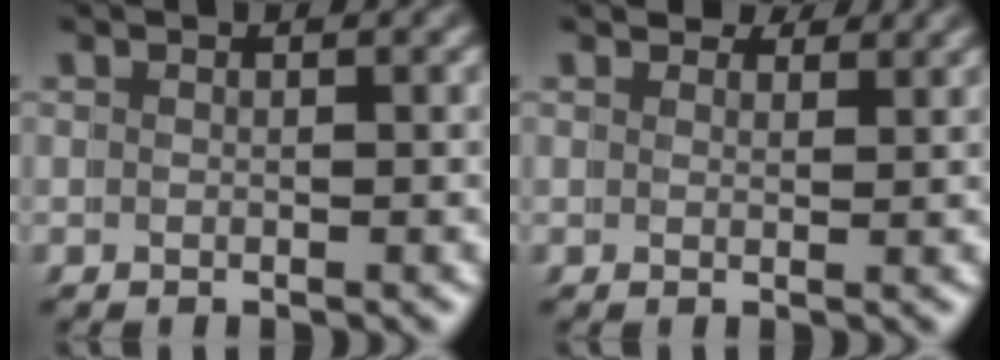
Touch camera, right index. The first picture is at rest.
{"total": 2.7, "force": [2.7, 0.1, 0.2], "torque": [0.001, 0.002, 0.041]}